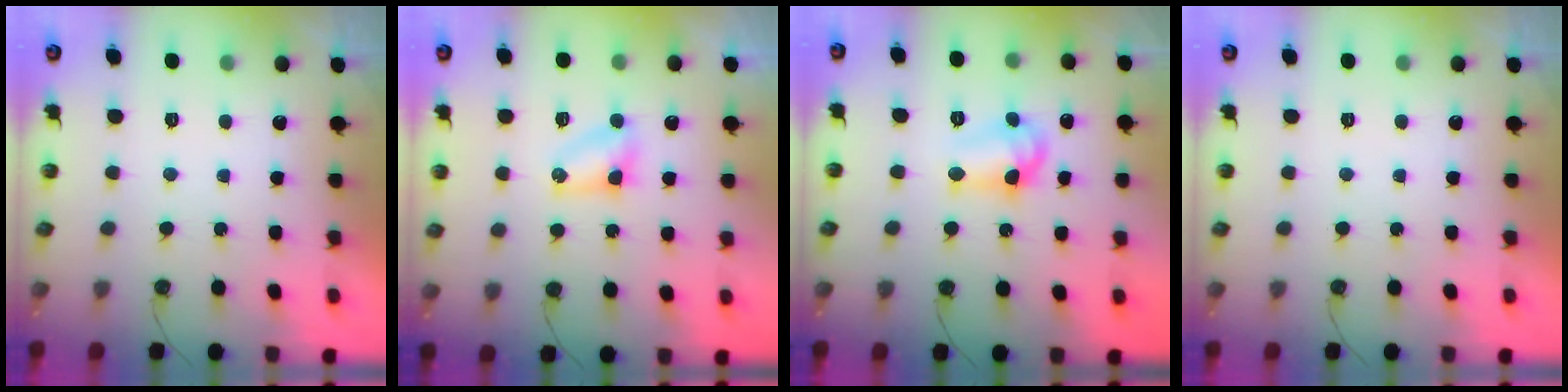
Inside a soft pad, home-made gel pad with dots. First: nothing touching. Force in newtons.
{"total": 4.1, "press": 4.1, "slide": 0.4}
{"total": 10.6, "press": 10.0, "slide": 3.6}
{"total": 0.0}